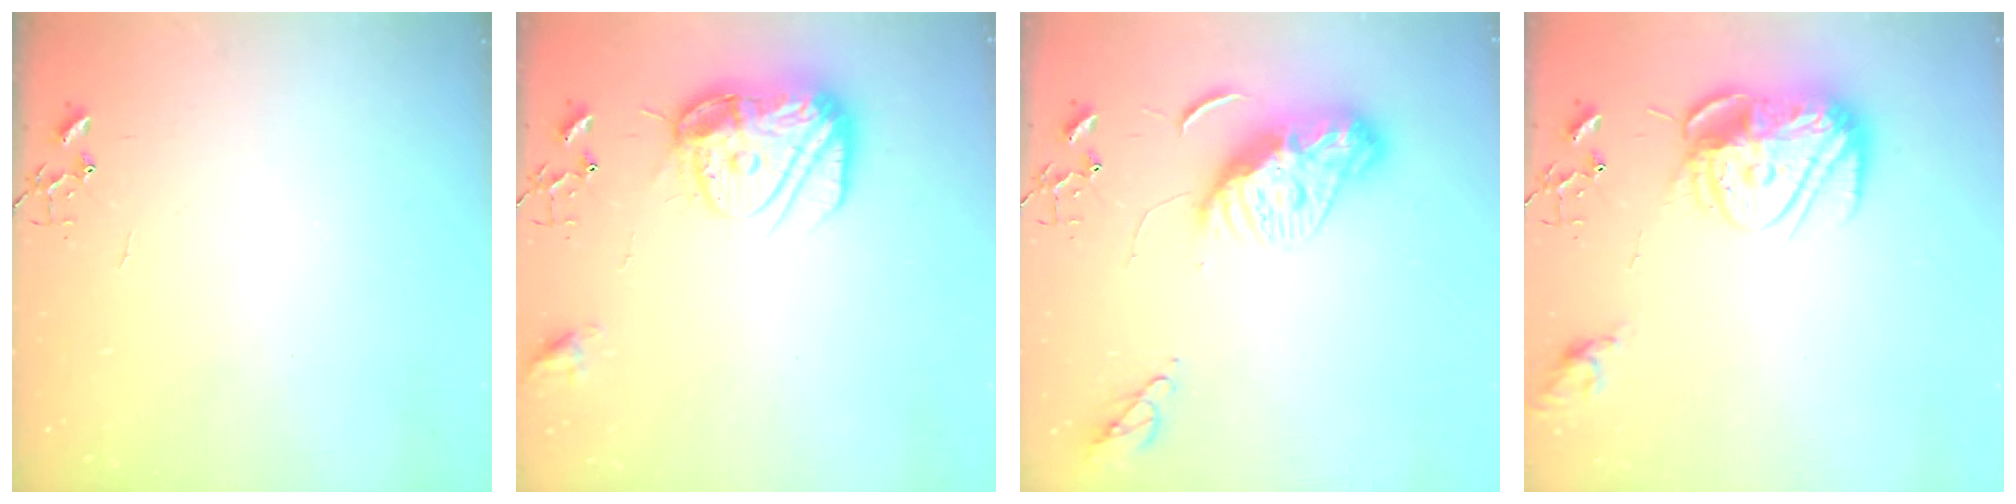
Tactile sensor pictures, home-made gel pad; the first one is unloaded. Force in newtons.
{"total": 16.8, "press": 16.7, "slide": 1.5}
{"total": 11.6, "press": 11.6, "slide": 1.0}
{"total": 15.7, "press": 15.7, "slide": 1.0}